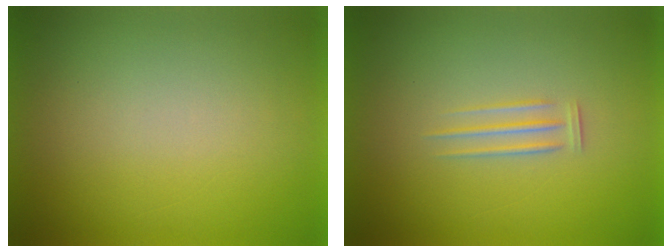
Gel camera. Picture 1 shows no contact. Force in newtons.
{"total": 1.6}